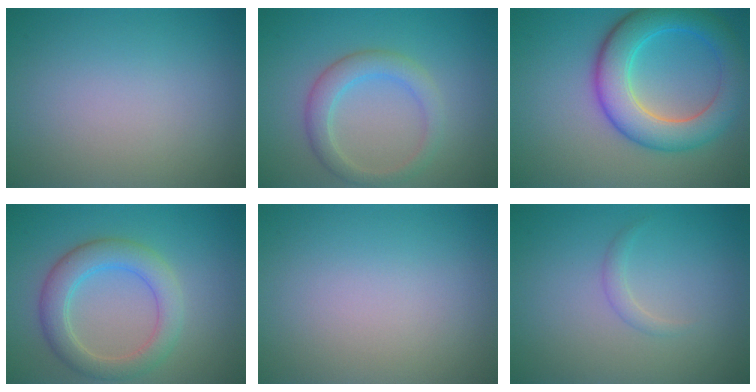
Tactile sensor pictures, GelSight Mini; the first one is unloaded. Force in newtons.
{"total": 3.1, "press": 3.1, "slide": 0.2}
{"total": 7.3, "press": 7.3, "slide": 0.2}
{"total": 4.5, "press": 4.5, "slide": 0.2}
{"total": 0.0}
{"total": 0.9, "press": 0.9, "slide": 0.1}